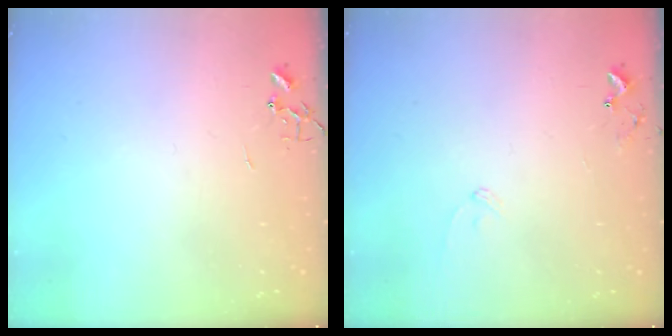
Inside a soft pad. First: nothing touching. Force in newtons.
{"total": 7.8, "press": 7.7, "slide": 0.5}